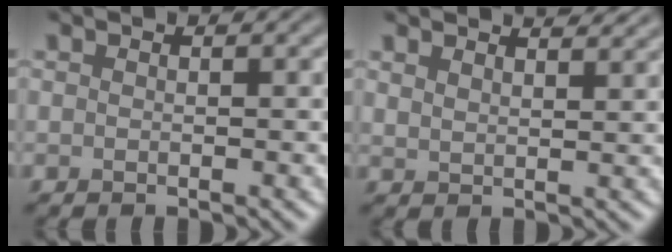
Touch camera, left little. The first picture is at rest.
{"total": 3.1, "force": [2.8, 0.7, 1.1], "torque": [-0.013, 0.010, 0.034]}